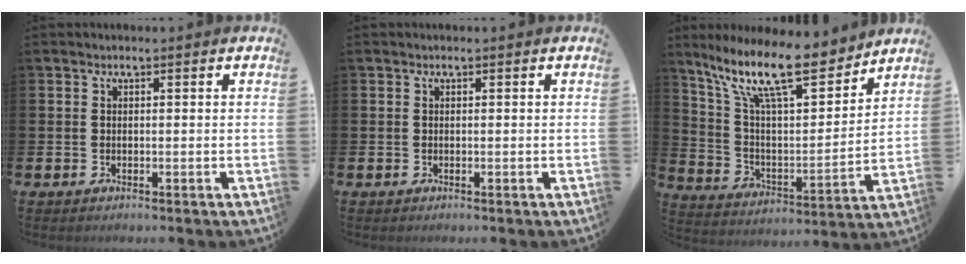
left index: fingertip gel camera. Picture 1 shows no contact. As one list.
[{"total": 0.0}, {"total": 14.9, "force": [11.2, 4.2, 8.9], "torque": [-0.188, -0.060, 0.192]}]